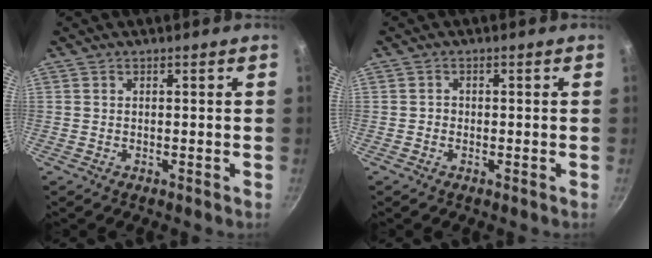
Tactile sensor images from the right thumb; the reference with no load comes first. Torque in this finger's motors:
{"motor_torque": [0.04, -0.16, 0.40, -0.26, -0.02]}